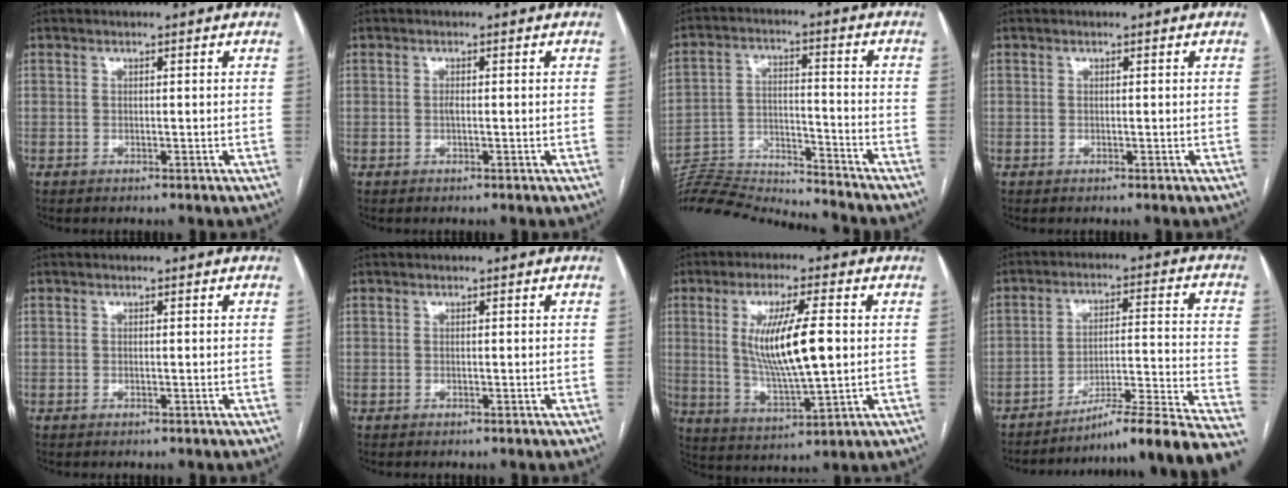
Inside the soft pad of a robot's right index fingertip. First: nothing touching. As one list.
[{"total": 0.7, "force": [-0.2, 0.1, 0.7], "torque": [-0.014, 0.001, -0.003]}, {"total": 18.2, "force": [-17.8, 0.2, 3.6], "torque": [-0.072, 0.011, -0.284]}, {"total": 0.0}, {"total": 0.0}, {"total": 0.0}, {"total": 12.2, "force": [1.5, 1.7, 12.0], "torque": [-0.228, -0.006, 0.033]}, {"total": 21.9, "force": [-19.9, -2.6, 8.8], "torque": [-0.070, 0.002, -0.278]}]